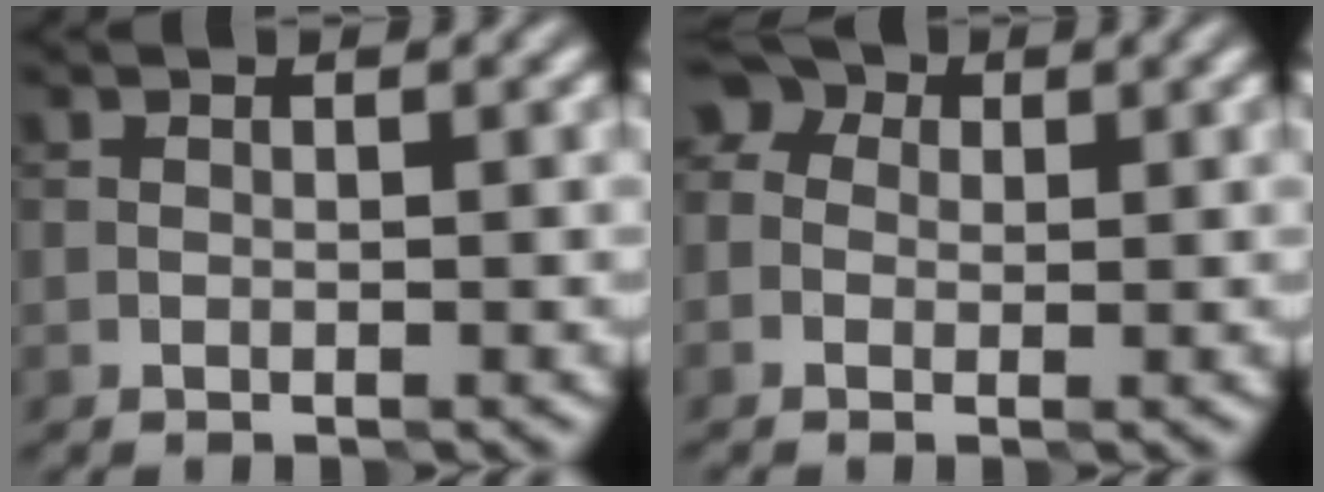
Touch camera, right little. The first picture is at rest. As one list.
[{"total": 3.5, "force": [1.0, 2.8, 1.8], "torque": [-0.028, 0.024, -0.008]}]